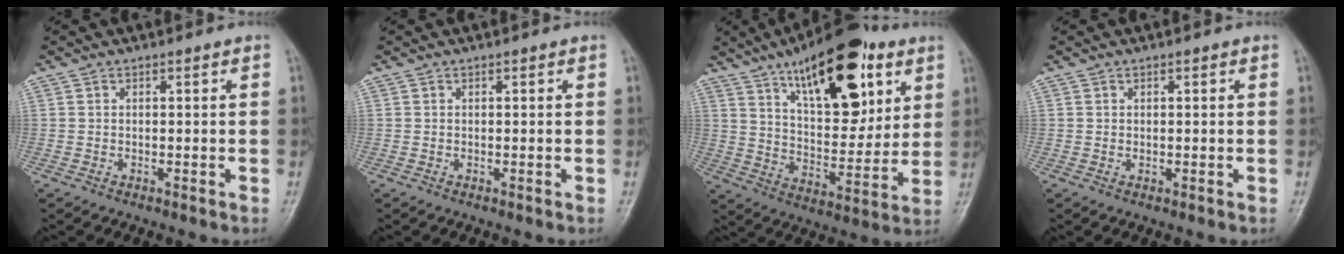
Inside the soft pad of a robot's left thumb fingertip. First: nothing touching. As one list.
[{"total": 0.0}, {"total": 22.8, "force": [11.7, 9.9, 16.8], "torque": [-0.215, -0.044, 0.190]}, {"total": 0.6, "force": [0.2, 0.3, 0.4], "torque": [-0.005, -0.001, 0.003]}]